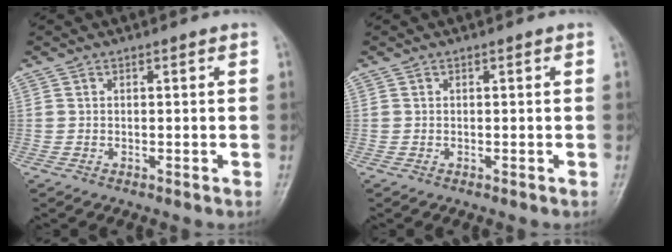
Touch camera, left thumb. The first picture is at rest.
{"total": 0.0}